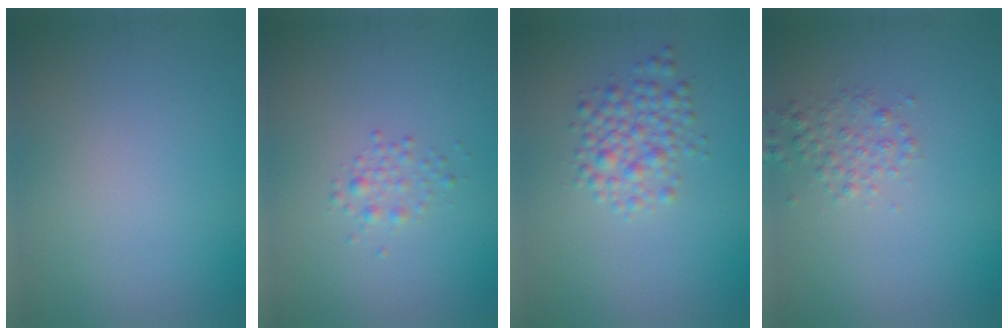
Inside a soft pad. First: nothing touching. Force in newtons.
{"total": 1.2, "press": 1.2, "slide": 0.1}
{"total": 3.0, "press": 3.0, "slide": 0.1}
{"total": 1.8, "press": 1.8, "slide": 0.0}